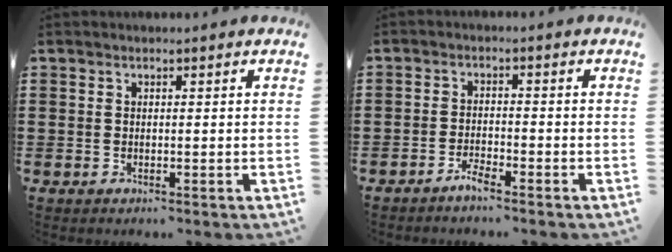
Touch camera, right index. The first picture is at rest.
{"total": 2.1, "force": [-1.9, 0.1, 0.9], "torque": [-0.018, 0.002, -0.036]}